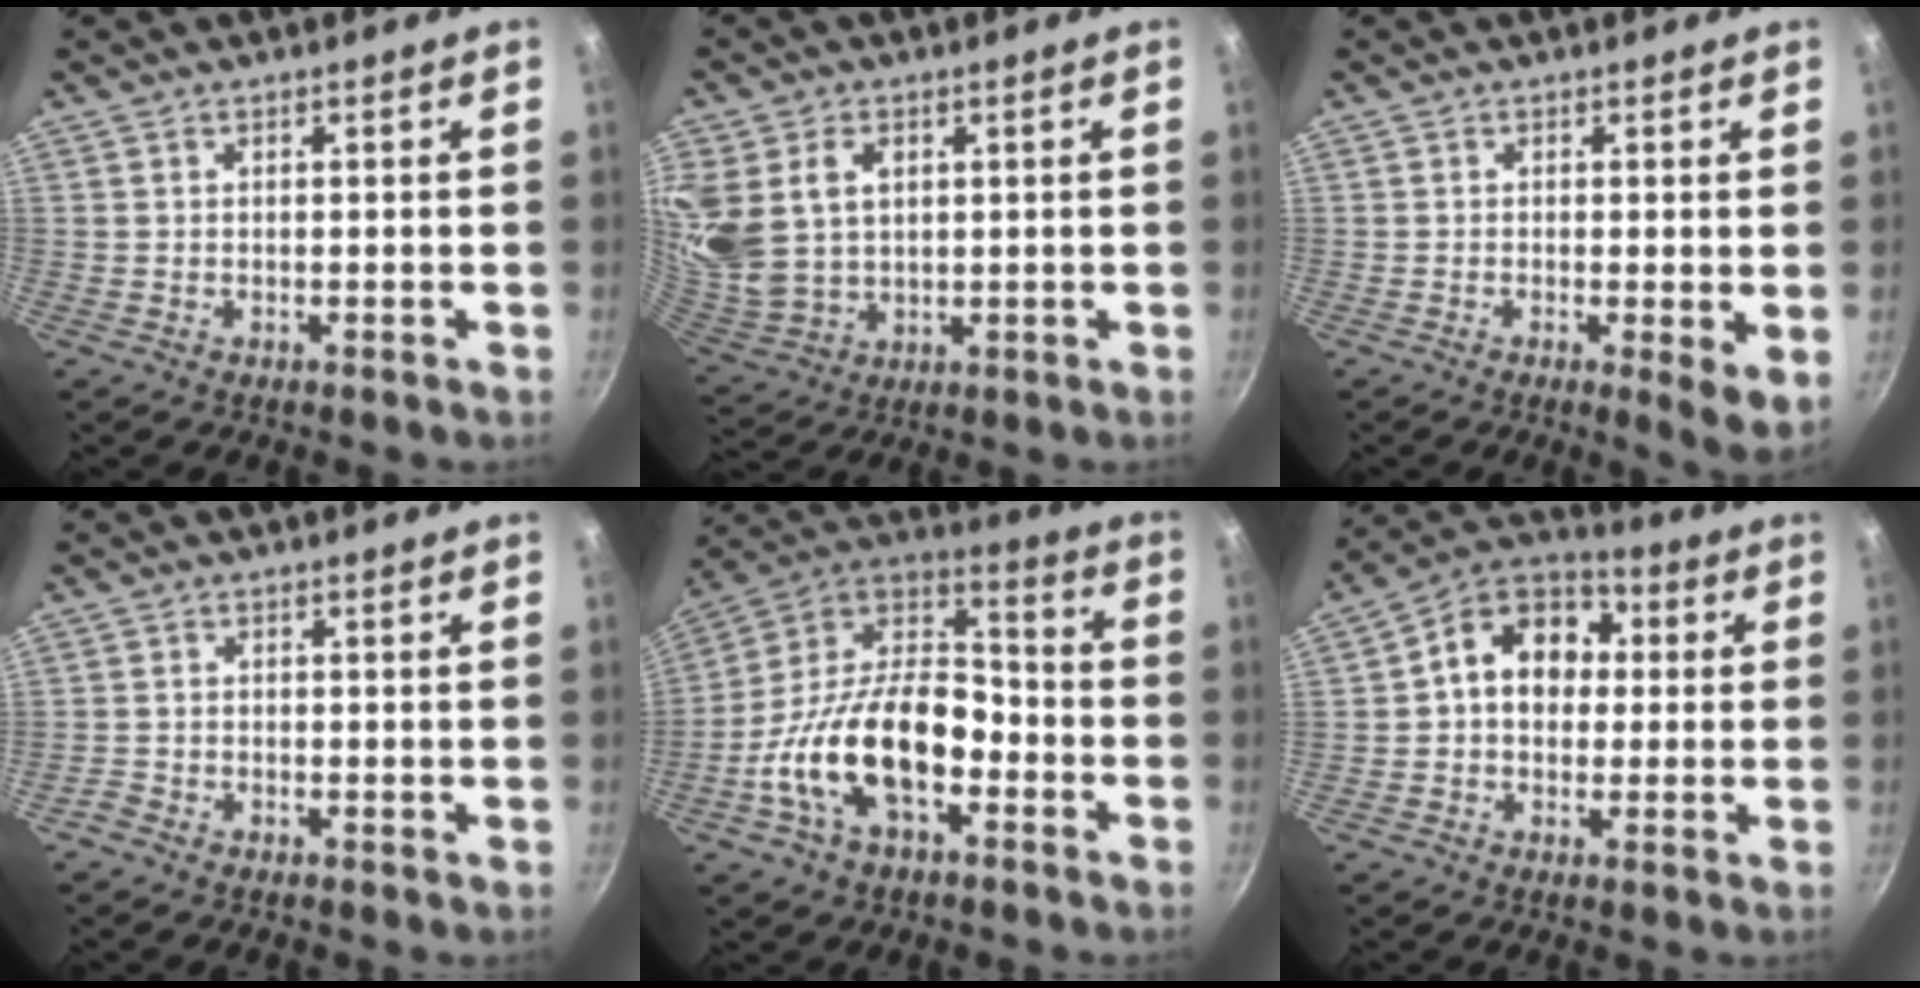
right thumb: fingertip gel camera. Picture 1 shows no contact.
{"total": 14.7, "force": [4.2, 10.9, 8.9], "torque": [-0.189, -0.016, 0.096]}
{"total": 3.8, "force": [-0.5, 0.3, 3.8], "torque": [-0.048, -0.019, -0.005]}
{"total": 1.6, "force": [-1.4, 0.7, 0.5], "torque": [-0.026, 0.013, -0.030]}
{"total": 20.1, "force": [-6.9, 11.2, 15.2], "torque": [-0.252, 0.058, -0.142]}
{"total": 12.3, "force": [1.1, 9.6, 7.5], "torque": [-0.077, 0.031, -0.006]}